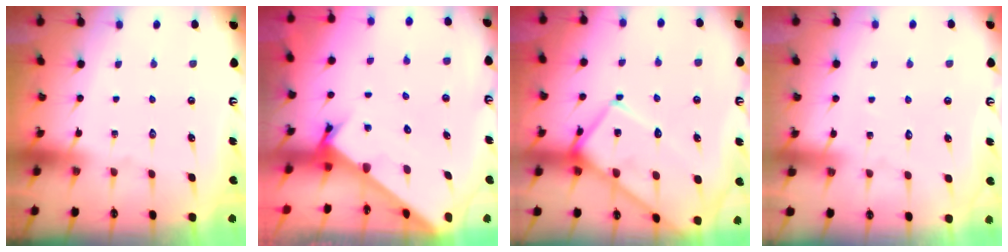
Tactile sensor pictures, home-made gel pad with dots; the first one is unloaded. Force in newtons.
{"total": 2.2, "press": 2.2, "slide": 0.2}
{"total": 15.2, "press": 15.1, "slide": 1.5}
{"total": 2.2, "press": 2.2, "slide": 0.2}